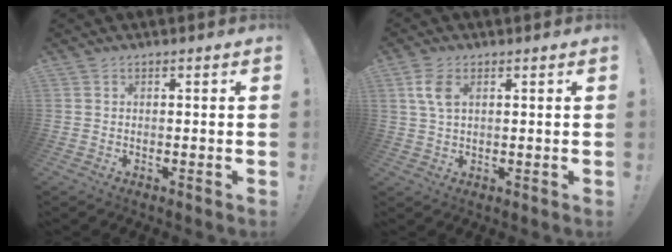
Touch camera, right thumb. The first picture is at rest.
{"total": 5.5, "force": [2.0, 3.2, 4.0], "torque": [-0.077, -0.002, 0.036]}